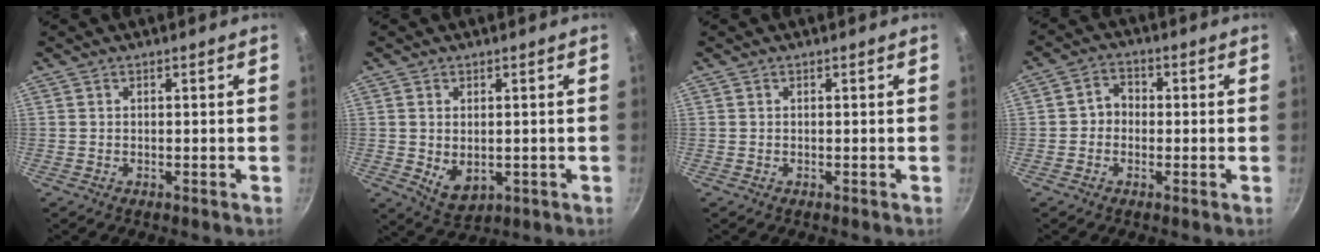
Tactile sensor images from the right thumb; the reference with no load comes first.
{"total": 5.9, "force": [-0.2, 3.9, 4.4], "torque": [-0.070, -0.014, 0.009]}
{"total": 0.0}
{"total": 4.1, "force": [-0.4, 3.6, 2.0], "torque": [-0.007, 0.013, -0.018]}